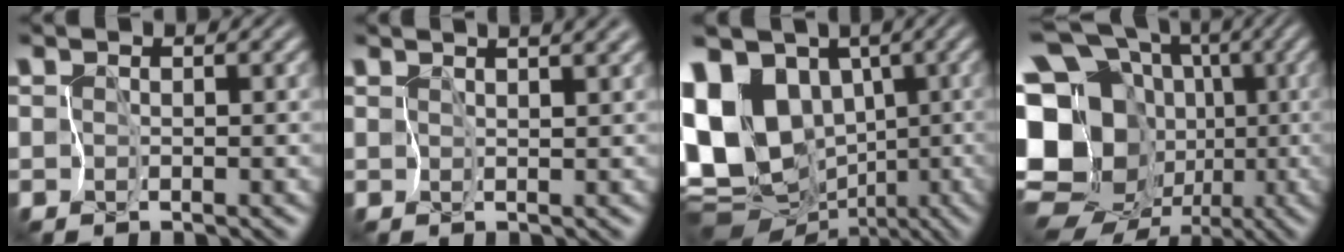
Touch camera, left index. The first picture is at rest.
{"total": 5.6, "force": [3.9, 1.9, 3.6], "torque": [-0.063, 0.032, 0.057]}
{"total": 16.2, "force": [1.5, 12.3, 10.4], "torque": [-0.232, 0.008, 0.050]}
{"total": 20.4, "force": [-2.1, 17.4, 10.5], "torque": [-0.201, 0.015, -0.071]}